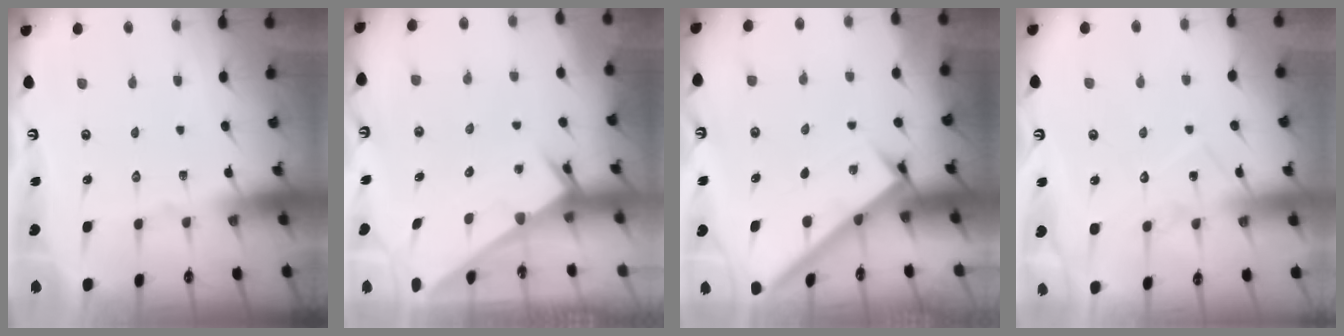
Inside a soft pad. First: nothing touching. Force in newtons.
{"total": 2.4, "press": 2.4, "slide": 0.1}
{"total": 2.8, "press": 2.7, "slide": 0.3}
{"total": 9.7, "press": 9.7, "slide": 0.7}